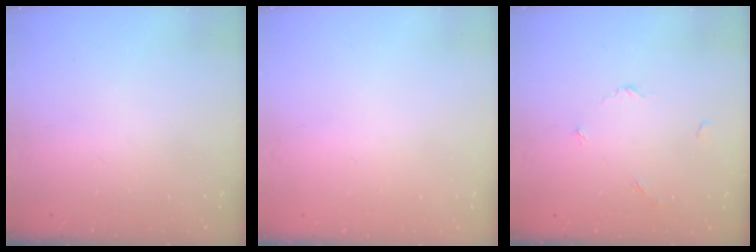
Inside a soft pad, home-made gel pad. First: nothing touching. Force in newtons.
{"total": 1.8, "press": 1.8, "slide": 0.1}
{"total": 3.2, "press": 3.2, "slide": 0.4}